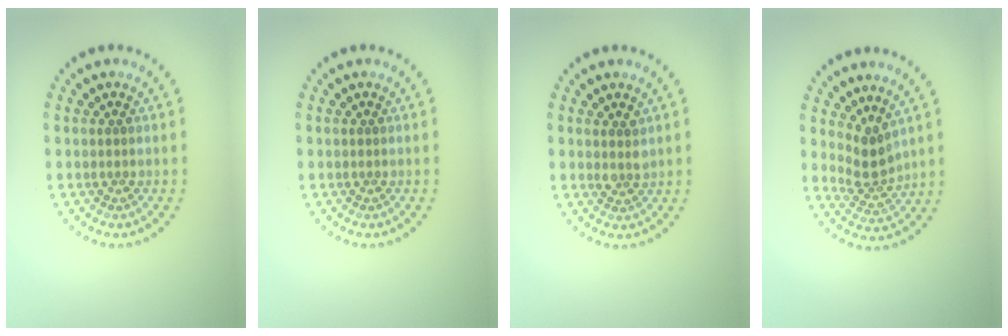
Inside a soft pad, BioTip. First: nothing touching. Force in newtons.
{"total": 0.0}
{"total": 1.4, "press": 1.2, "slide": 0.8}
{"total": 2.6, "press": 1.9, "slide": 1.9}